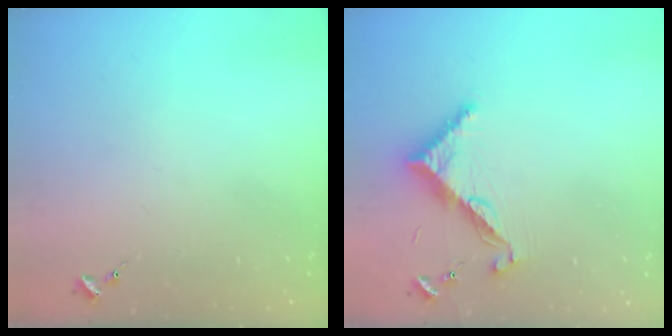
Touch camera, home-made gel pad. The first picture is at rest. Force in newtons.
{"total": 8.5, "press": 8.5, "slide": 0.6}